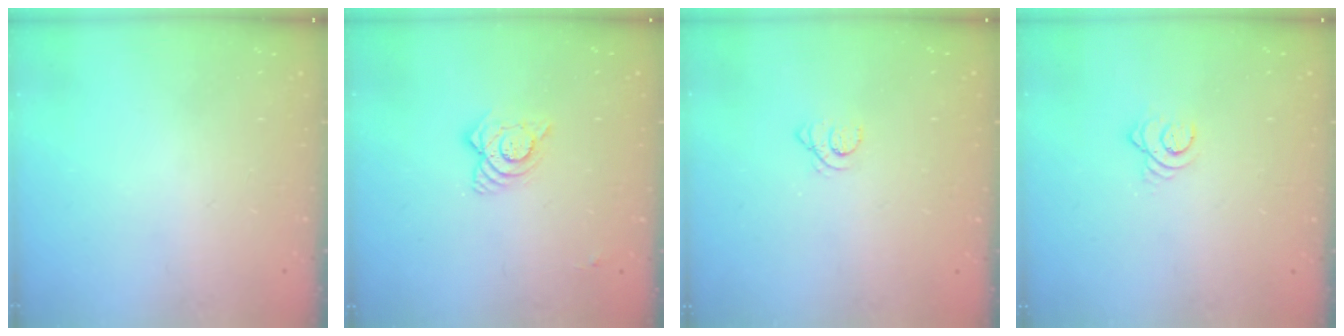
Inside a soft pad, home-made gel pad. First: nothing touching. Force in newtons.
{"total": 8.4, "press": 8.3, "slide": 1.0}
{"total": 1.6, "press": 1.6, "slide": 0.2}
{"total": 3.0, "press": 3.0, "slide": 0.1}